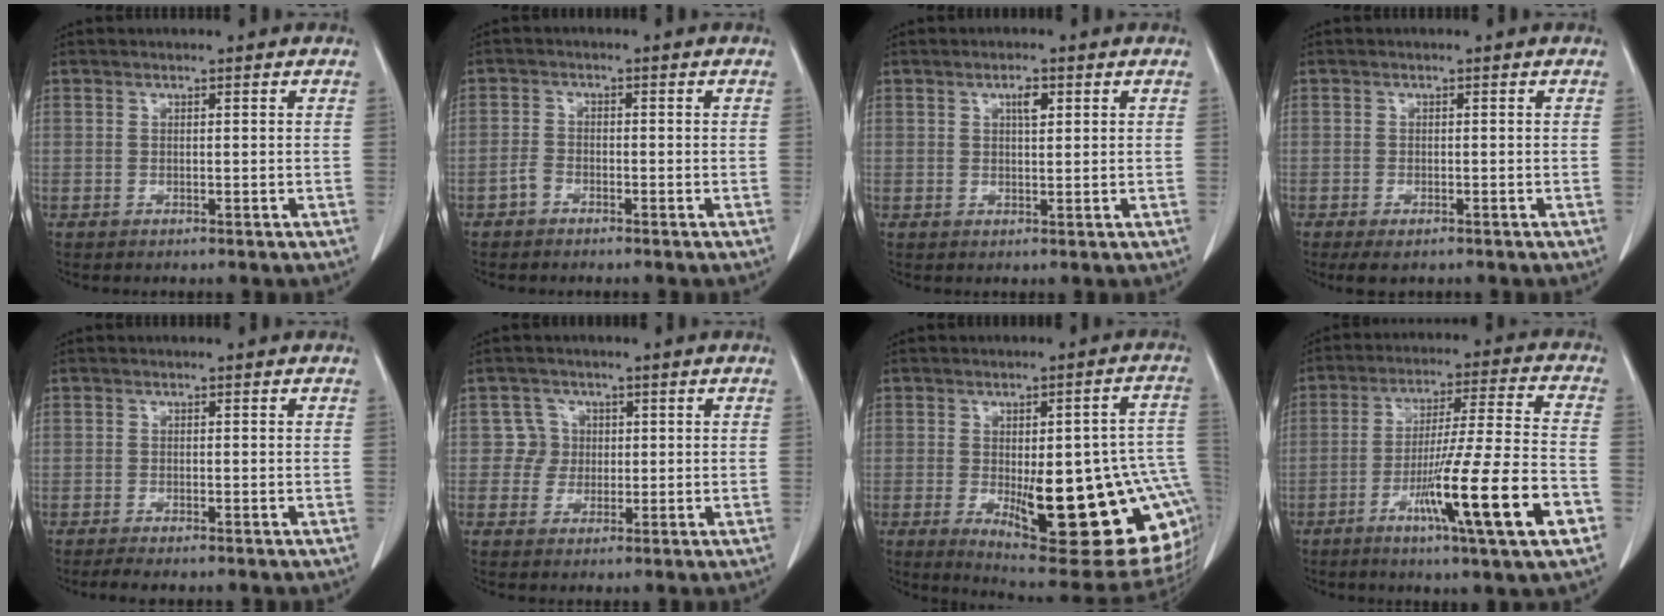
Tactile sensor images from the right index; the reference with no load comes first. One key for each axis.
{"total": 1.8, "fx": -1.3, "fy": 1.0, "fz": 0.7, "tx": -0.017, "ty": 0.004, "tz": -0.026}
{"total": 2.1, "fx": 0.9, "fy": 0.7, "fz": 1.8, "tx": -0.032, "ty": -0.002, "tz": 0.015}
{"total": 2.6, "fx": -1.8, "fy": 1.0, "fz": 1.5, "tx": -0.029, "ty": -0.006, "tz": -0.024}
{"total": 2.5, "fx": -2.1, "fy": 0.2, "fz": 1.3, "tx": -0.023, "ty": -0.007, "tz": -0.032}
{"total": 3.0, "fx": 0.4, "fy": 3.0, "fz": -0.3, "tx": 0.015, "ty": 0.007, "tz": 0.003}
{"total": 23.9, "fx": -5.4, "fy": 6.4, "fz": 22.4, "tx": -0.203, "ty": 0.004, "tz": -0.051}
{"total": 17.4, "fx": -7.1, "fy": -0.5, "fz": 15.8, "tx": -0.260, "ty": -0.021, "tz": -0.117}